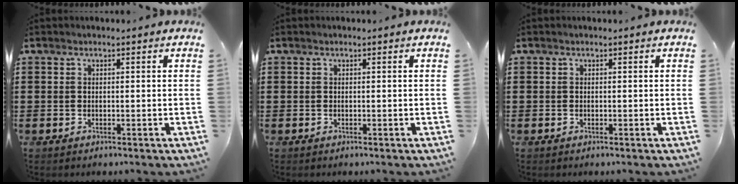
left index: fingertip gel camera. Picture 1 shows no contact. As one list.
[{"total": 0.0}, {"total": 0.0}]